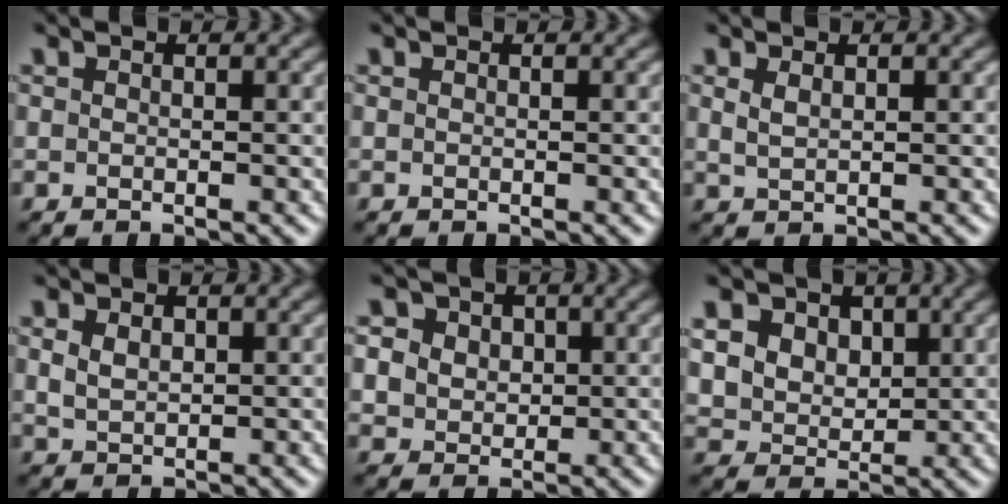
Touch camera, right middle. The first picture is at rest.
{"total": 0.0}
{"total": 0.9, "force": [0.5, 0.4, 0.6], "torque": [-0.020, 0.000, 0.016]}
{"total": 1.5, "force": [0.5, 1.1, 1.0], "torque": [-0.024, 0.001, 0.015]}
{"total": 6.7, "force": [2.6, 5.6, 2.7], "torque": [-0.059, 0.026, 0.029]}
{"total": 9.6, "force": [4.3, 7.5, 4.2], "torque": [-0.107, 0.023, 0.071]}